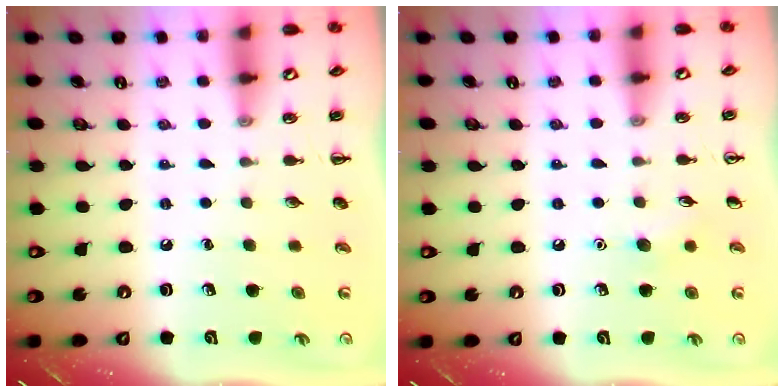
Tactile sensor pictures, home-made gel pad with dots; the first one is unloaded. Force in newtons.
{"total": 4.4, "press": 4.2, "slide": 1.4}